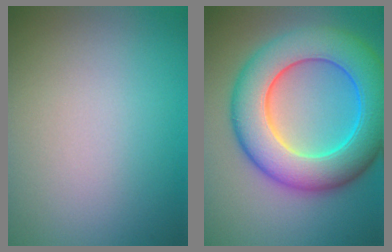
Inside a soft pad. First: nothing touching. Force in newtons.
{"total": 10.9, "press": 10.9, "slide": 0.2}